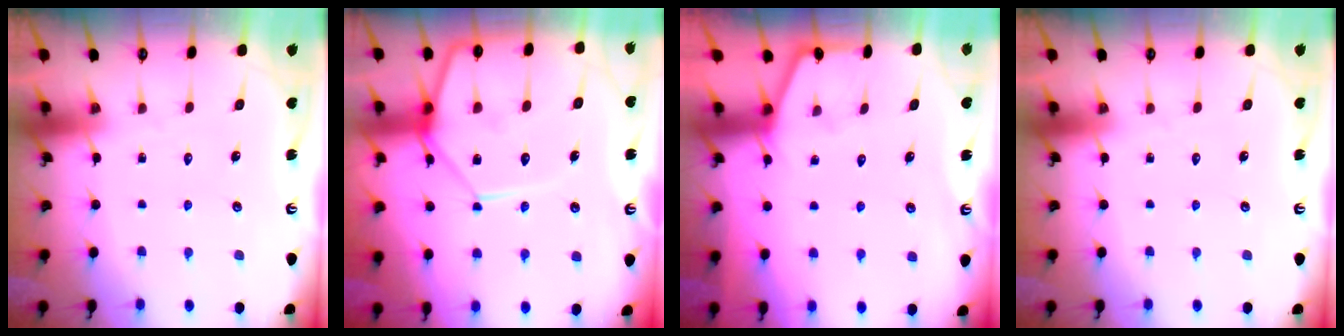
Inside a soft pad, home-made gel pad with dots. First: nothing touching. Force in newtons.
{"total": 14.0, "press": 13.9, "slide": 1.3}
{"total": 2.7, "press": 2.7, "slide": 0.4}
{"total": 0.0}